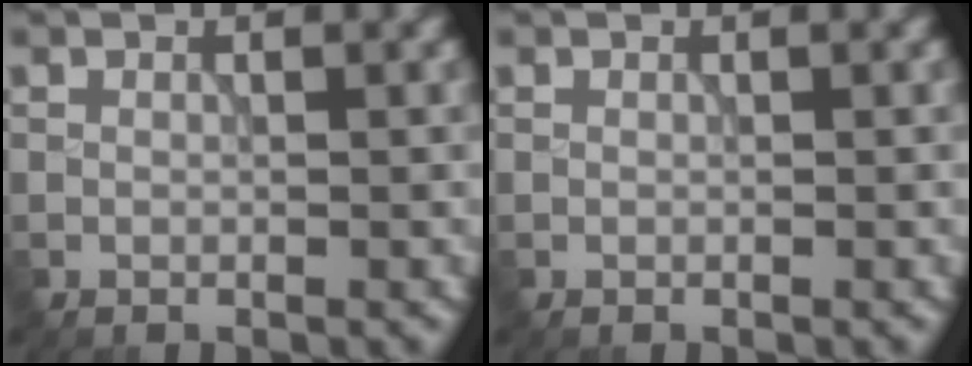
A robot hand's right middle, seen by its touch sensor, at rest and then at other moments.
{"total": 0.0}